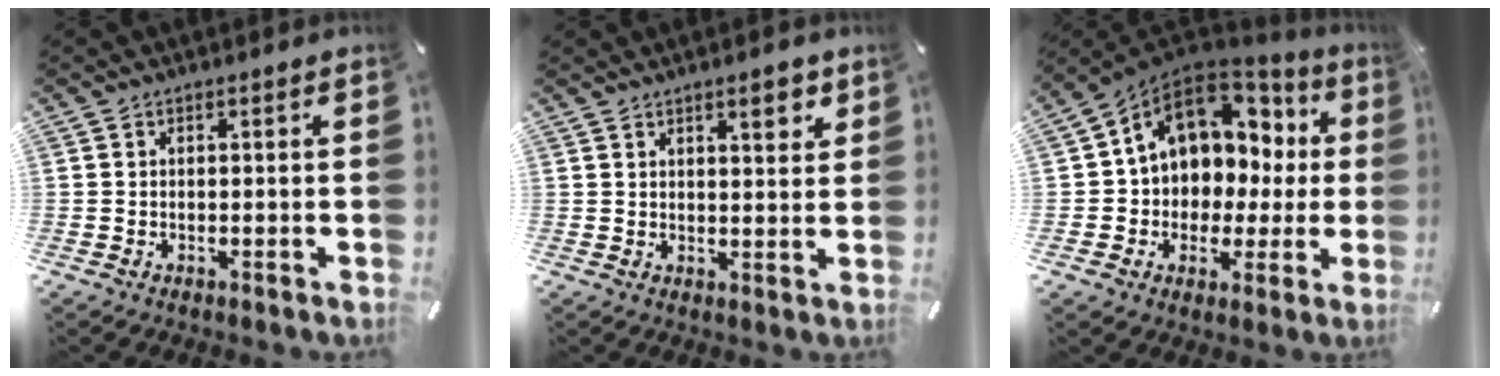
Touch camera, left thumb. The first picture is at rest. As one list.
[{"total": 4.5, "force": [3.0, 1.5, 2.9], "torque": [-0.031, -0.015, 0.046]}, {"total": 12.0, "force": [4.8, 9.7, 5.2], "torque": [-0.101, -0.032, 0.093]}]